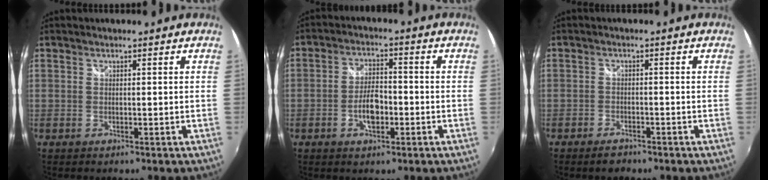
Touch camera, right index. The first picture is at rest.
{"total": 5.7, "force": [-2.0, 2.7, 4.6], "torque": [-0.091, 0.008, -0.031]}
{"total": 2.9, "force": [-2.3, 1.4, 1.1], "torque": [-0.031, -0.001, -0.040]}